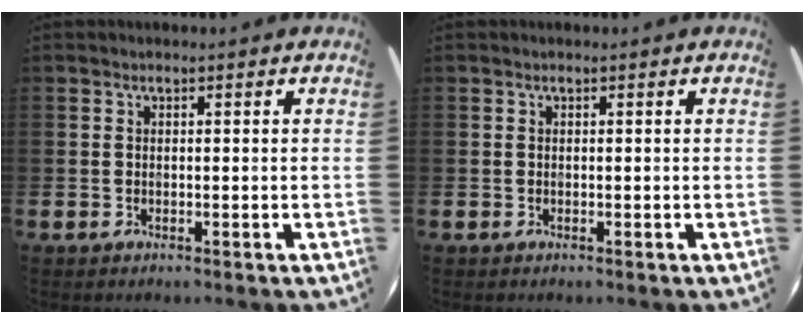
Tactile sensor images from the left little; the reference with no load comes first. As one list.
[{"total": 0.0}]